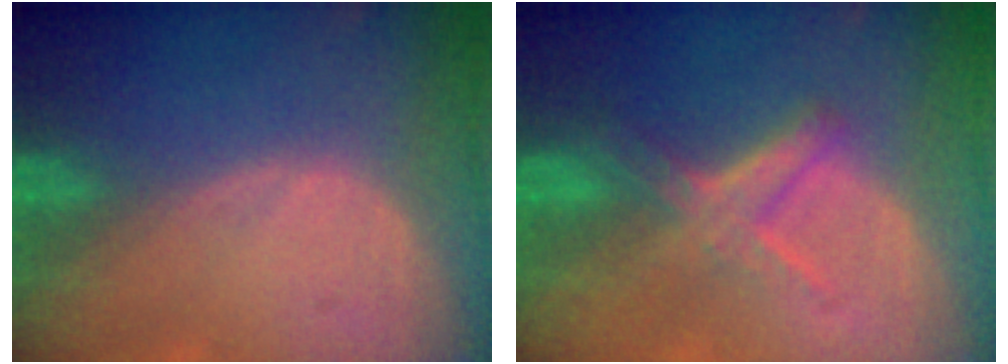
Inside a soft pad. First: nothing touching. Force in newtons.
{"total": 5.6, "press": 5.3, "slide": 1.7}